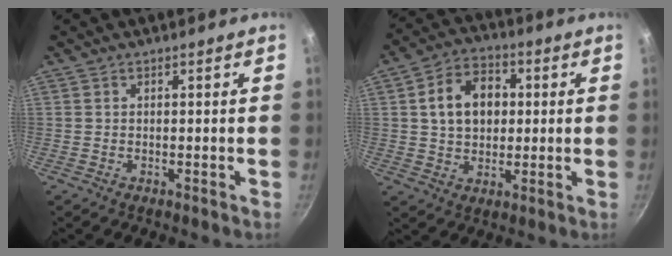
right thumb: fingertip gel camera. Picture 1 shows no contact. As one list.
[{"total": 11.4, "force": [1.8, 8.4, 7.5], "torque": [-0.098, 0.014, 0.023]}]